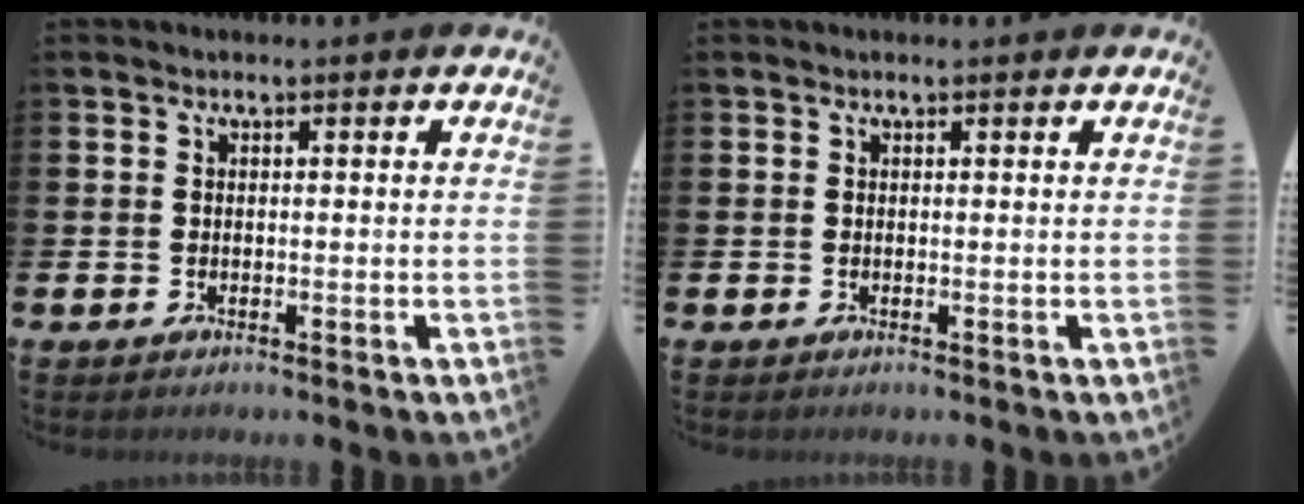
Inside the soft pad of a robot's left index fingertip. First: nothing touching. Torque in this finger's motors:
{"motor_torque": [0.94, -1.20, -0.02, 0.02]}